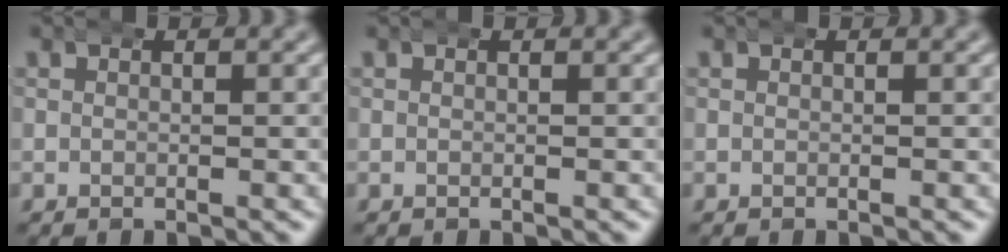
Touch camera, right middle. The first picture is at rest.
{"total": 0.0}
{"total": 0.0}